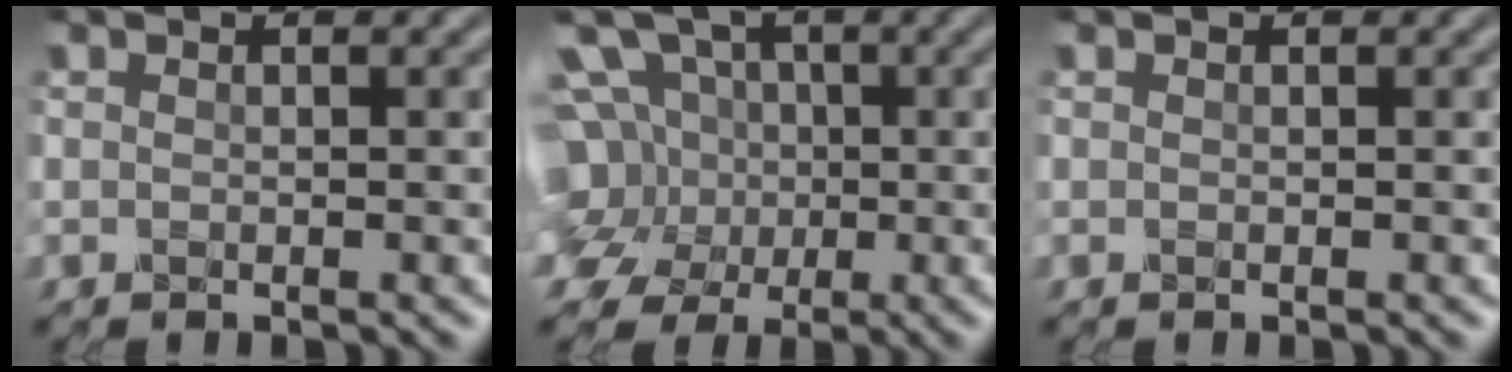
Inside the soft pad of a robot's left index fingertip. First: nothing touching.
{"total": 10.2, "force": [0.4, 8.8, 5.2], "torque": [-0.119, 0.029, -0.036]}
{"total": 0.0}